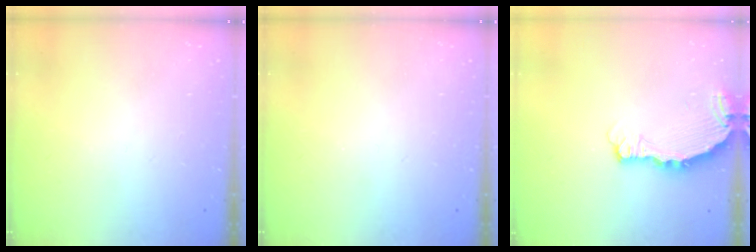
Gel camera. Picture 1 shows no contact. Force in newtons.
{"total": 0.0}
{"total": 4.2, "press": 4.2, "slide": 0.1}